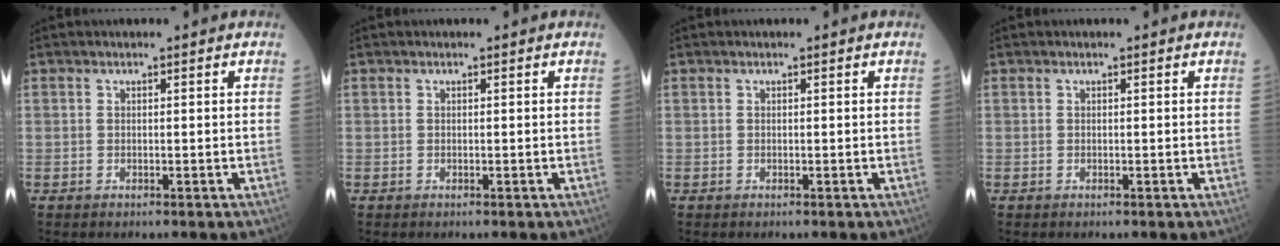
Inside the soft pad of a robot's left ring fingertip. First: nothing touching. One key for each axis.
{"total": 0.0}
{"total": 0.0}
{"total": 0.0}